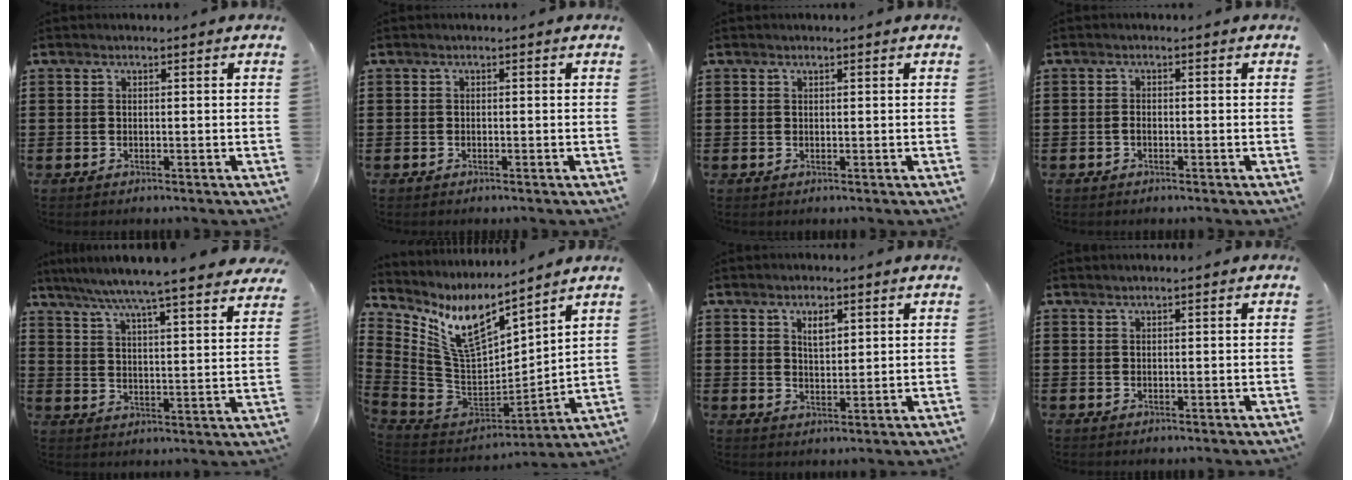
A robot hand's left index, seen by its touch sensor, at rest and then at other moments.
{"total": 0.0}
{"total": 0.6, "force": [0.5, 0.0, 0.3], "torque": [-0.007, -0.001, 0.011]}
{"total": 0.8, "force": [-0.3, 0.3, 0.7], "torque": [-0.016, -0.004, -0.005]}
{"total": 6.2, "force": [5.5, -1.0, 2.6], "torque": [-0.075, -0.043, 0.087]}
{"total": 11.0, "force": [6.4, 4.1, 7.9], "torque": [-0.183, -0.041, 0.115]}
{"total": 3.1, "force": [2.1, 1.1, 2.0], "torque": [-0.034, -0.001, 0.037]}
{"total": 0.9, "force": [0.8, -0.1, 0.3], "torque": [-0.008, -0.003, 0.016]}